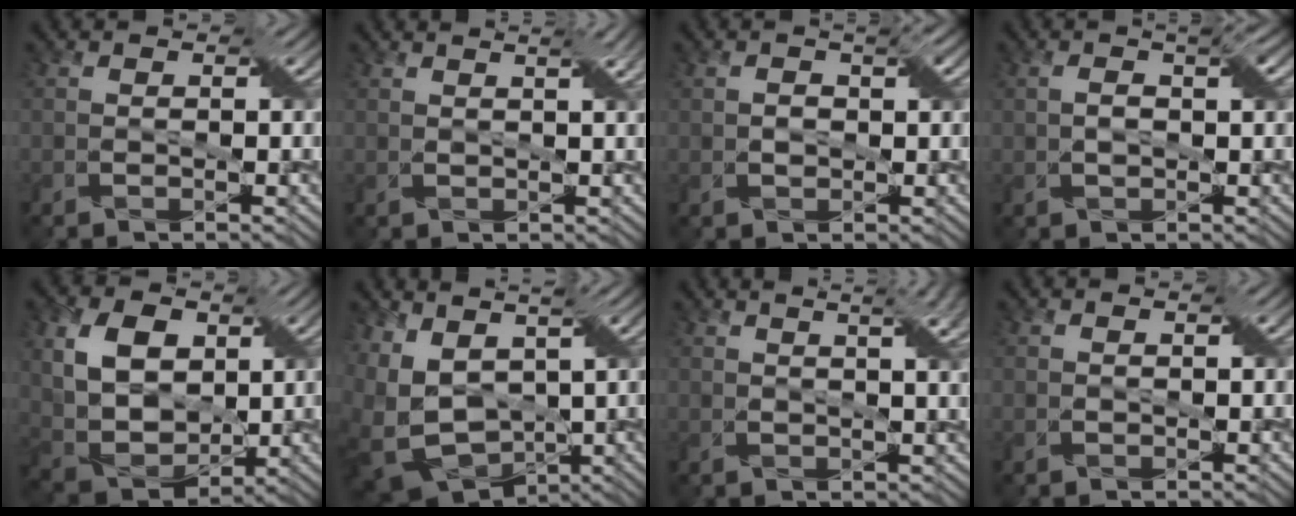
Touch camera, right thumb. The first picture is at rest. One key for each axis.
{"total": 3.8, "fx": 2.3, "fy": 0.7, "fz": 3.0, "tx": -0.043, "ty": 0.011, "tz": 0.025}
{"total": 2.4, "fx": 0.4, "fy": 1.3, "fz": 2.0, "tx": -0.036, "ty": 0.006, "tz": 0.008}
{"total": 3.5, "fx": 0.7, "fy": 1.2, "fz": 3.2, "tx": -0.063, "ty": 0.010, "tz": 0.012}
{"total": 10.7, "fx": 2.8, "fy": 7.4, "fz": 7.2, "tx": -0.174, "ty": 0.000, "tz": 0.049}
{"total": 11.2, "fx": -0.1, "fy": 7.3, "fz": 8.6, "tx": -0.220, "ty": -0.008, "tz": 0.017}
{"total": 7.8, "fx": 3.9, "fy": 2.3, "fz": 6.3, "tx": -0.061, "ty": 0.033, "tz": 0.033}
{"total": 0.0}